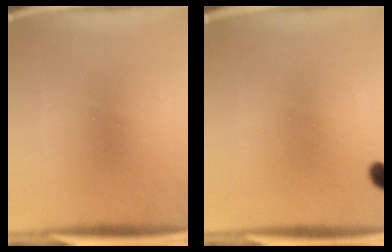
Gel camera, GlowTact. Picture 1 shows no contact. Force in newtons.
{"total": 2.1}